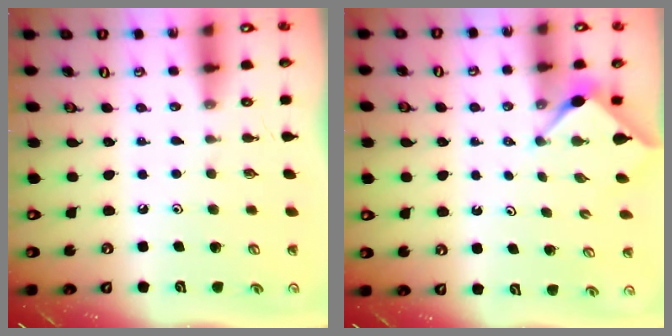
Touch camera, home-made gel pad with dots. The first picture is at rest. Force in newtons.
{"total": 2.8, "press": 2.8, "slide": 0.4}